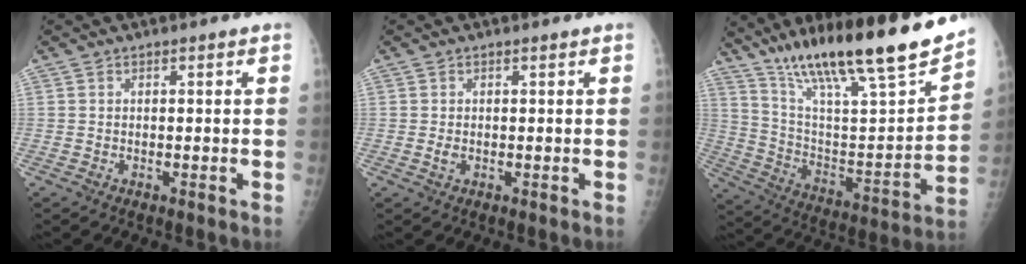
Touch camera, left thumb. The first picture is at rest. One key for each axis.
{"total": 1.1, "fx": 0.1, "fy": 0.6, "fz": 0.9, "tx": -0.019, "ty": -0.001, "tz": 0.003}
{"total": 27.2, "fx": 19.9, "fy": 4.2, "fz": 18.1, "tx": -0.271, "ty": -0.062, "tz": 0.334}